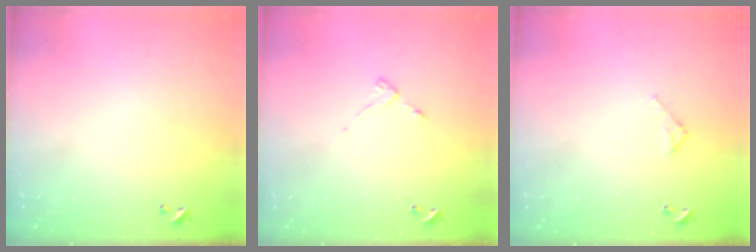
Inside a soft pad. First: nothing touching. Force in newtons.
{"total": 2.7, "press": 2.6, "slide": 0.5}
{"total": 2.7, "press": 2.7, "slide": 0.3}